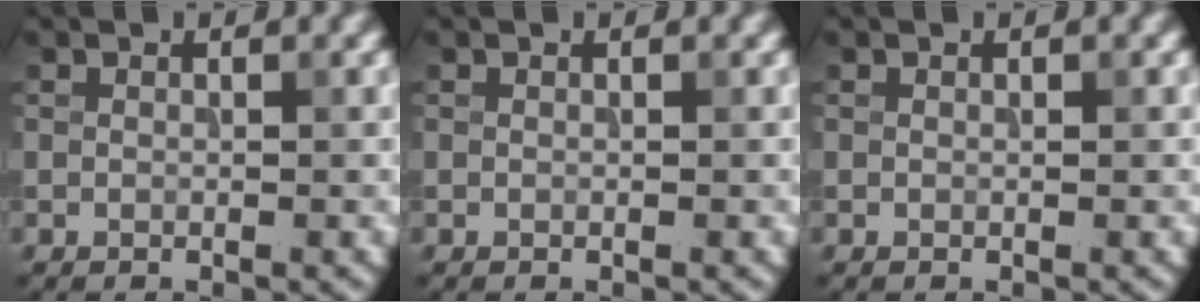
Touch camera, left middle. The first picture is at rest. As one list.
[{"total": 0.0}, {"total": 0.0}]